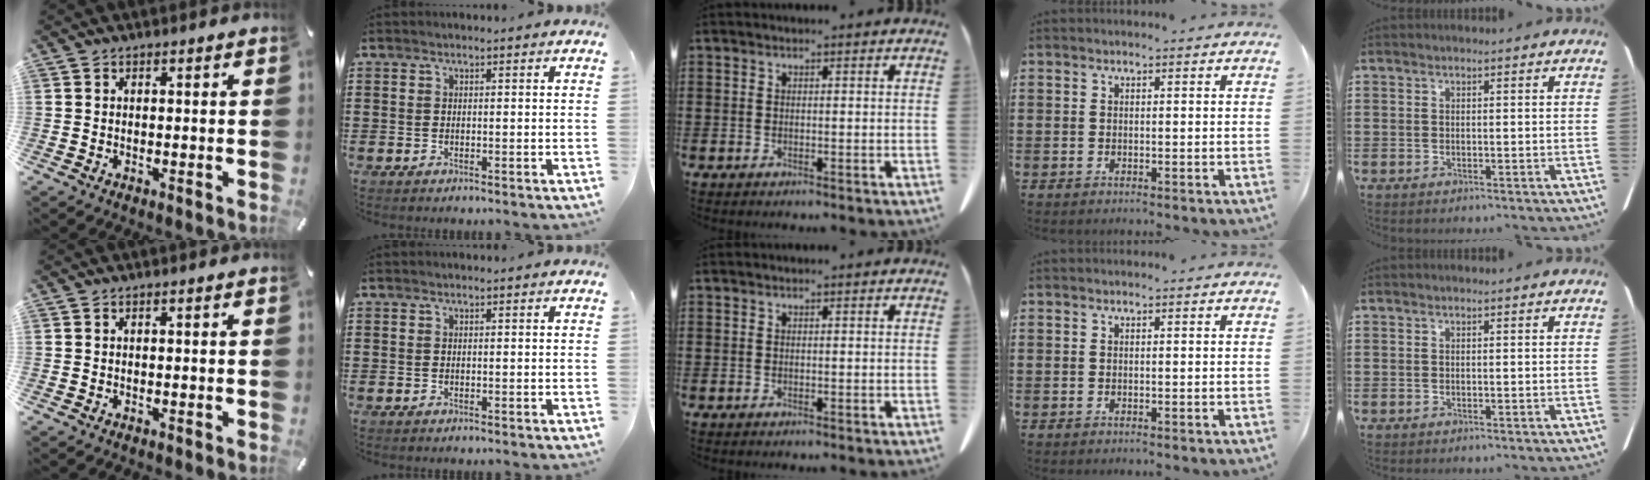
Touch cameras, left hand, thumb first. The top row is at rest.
{}